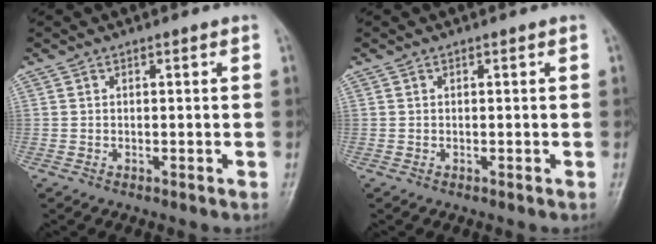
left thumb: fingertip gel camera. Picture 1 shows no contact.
{"total": 0.0}